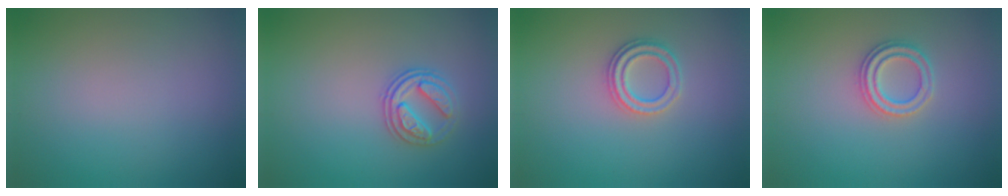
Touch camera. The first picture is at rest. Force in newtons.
{"total": 2.6, "press": 2.5, "slide": 0.7}
{"total": 2.3, "press": 2.1, "slide": 0.8}
{"total": 2.3, "press": 2.3, "slide": 0.4}